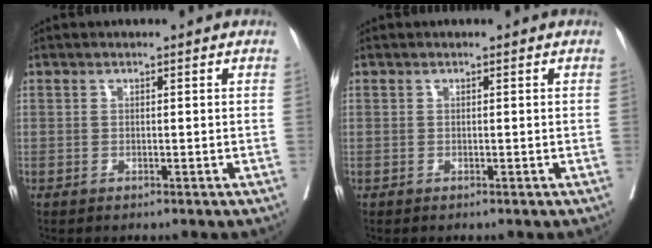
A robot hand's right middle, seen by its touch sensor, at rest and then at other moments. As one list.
[{"total": 0.0}]